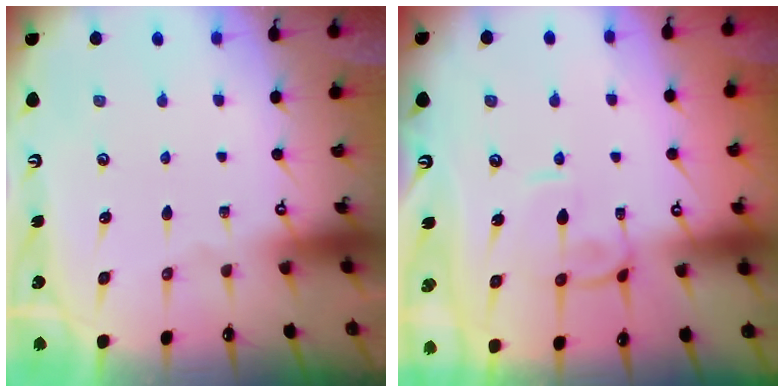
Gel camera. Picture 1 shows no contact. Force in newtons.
{"total": 1.5, "press": 1.4, "slide": 0.5}